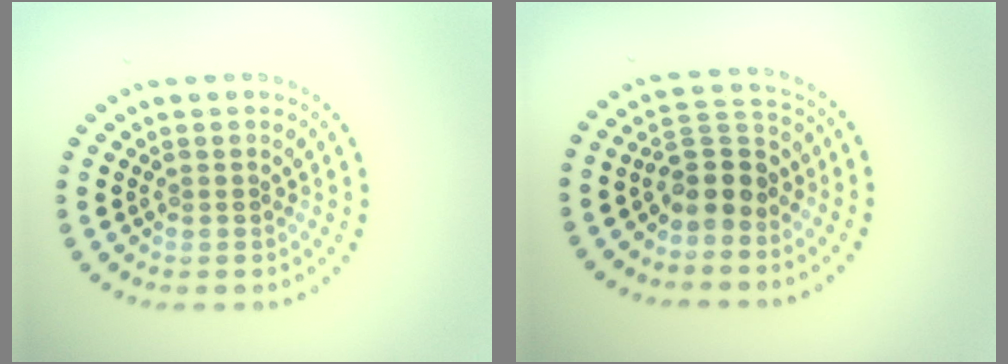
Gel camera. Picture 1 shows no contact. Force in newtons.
{"total": 3.6, "press": 3.2, "slide": 1.6}